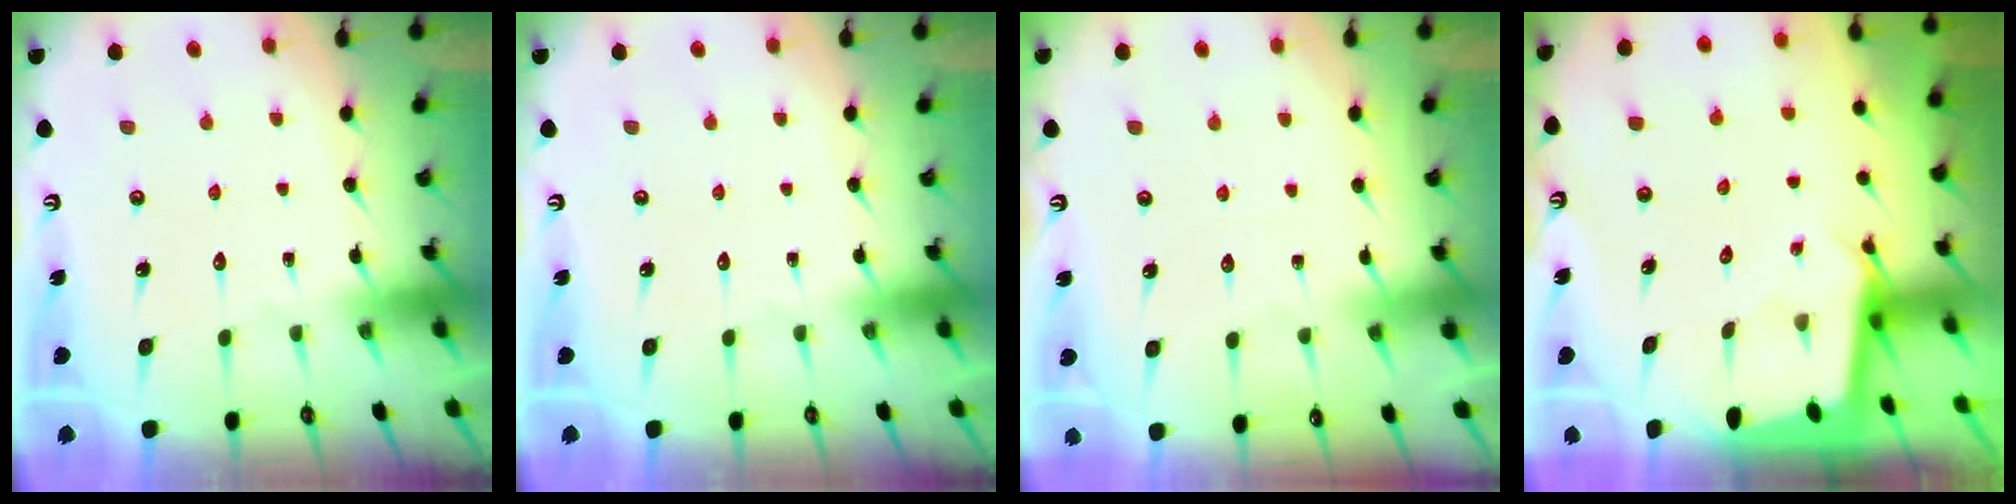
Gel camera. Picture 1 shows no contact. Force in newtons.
{"total": 0.0}
{"total": 2.3, "press": 2.2, "slide": 0.4}
{"total": 2.4, "press": 2.4, "slide": 0.1}